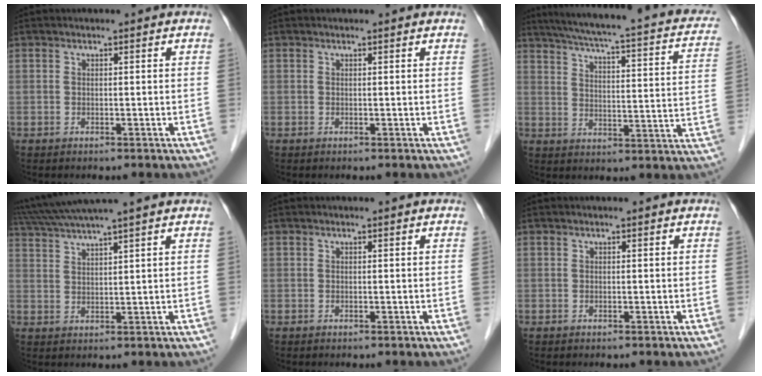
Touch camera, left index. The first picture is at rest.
{"total": 0.8, "force": [0.7, 0.1, 0.2], "torque": [-0.006, 0.007, 0.007]}
{"total": 23.5, "force": [18.0, 3.9, 14.6], "torque": [-0.215, 0.006, 0.212]}
{"total": 9.4, "force": [8.1, -1.4, 4.6], "torque": [-0.087, 0.028, 0.132]}
{"total": 0.0}
{"total": 0.0}